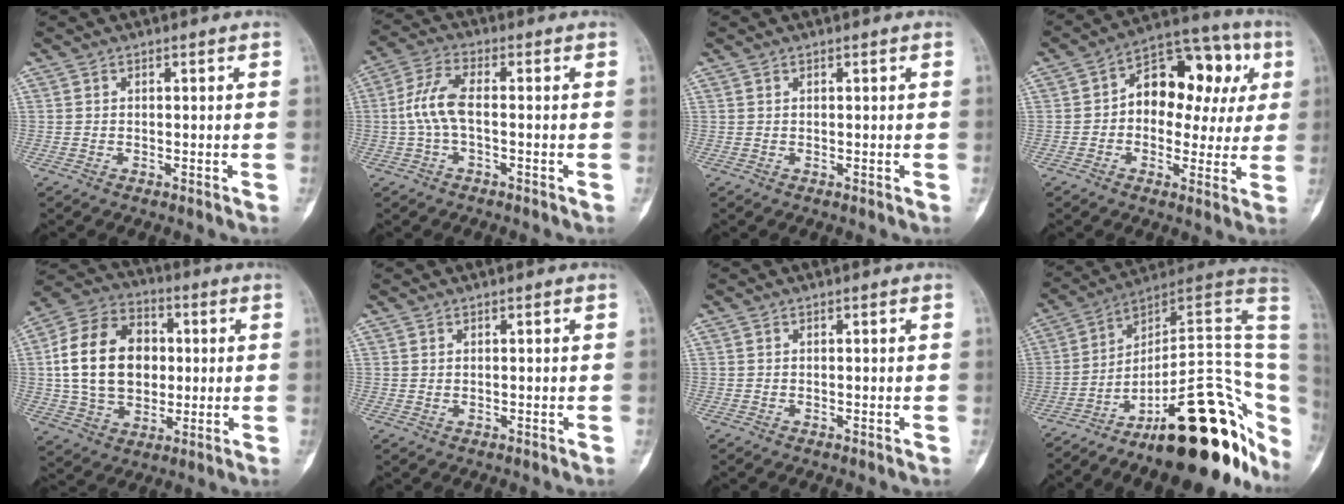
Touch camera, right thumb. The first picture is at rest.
{"total": 7.2, "force": [-0.6, 3.1, 6.5], "torque": [-0.149, 0.022, -0.018]}
{"total": 0.0}
{"total": 17.0, "force": [2.9, 11.0, 12.7], "torque": [-0.121, 0.039, 0.035]}
{"total": 18.5, "force": [1.6, 13.7, 12.4], "torque": [-0.197, 0.018, 0.029]}
{"total": 0.7, "force": [0.2, 0.5, 0.5], "torque": [-0.007, 0.002, 0.006]}
{"total": 0.0}
{"total": 28.9, "force": [-11.5, 10.5, 24.3], "torque": [-0.224, 0.109, -0.164]}